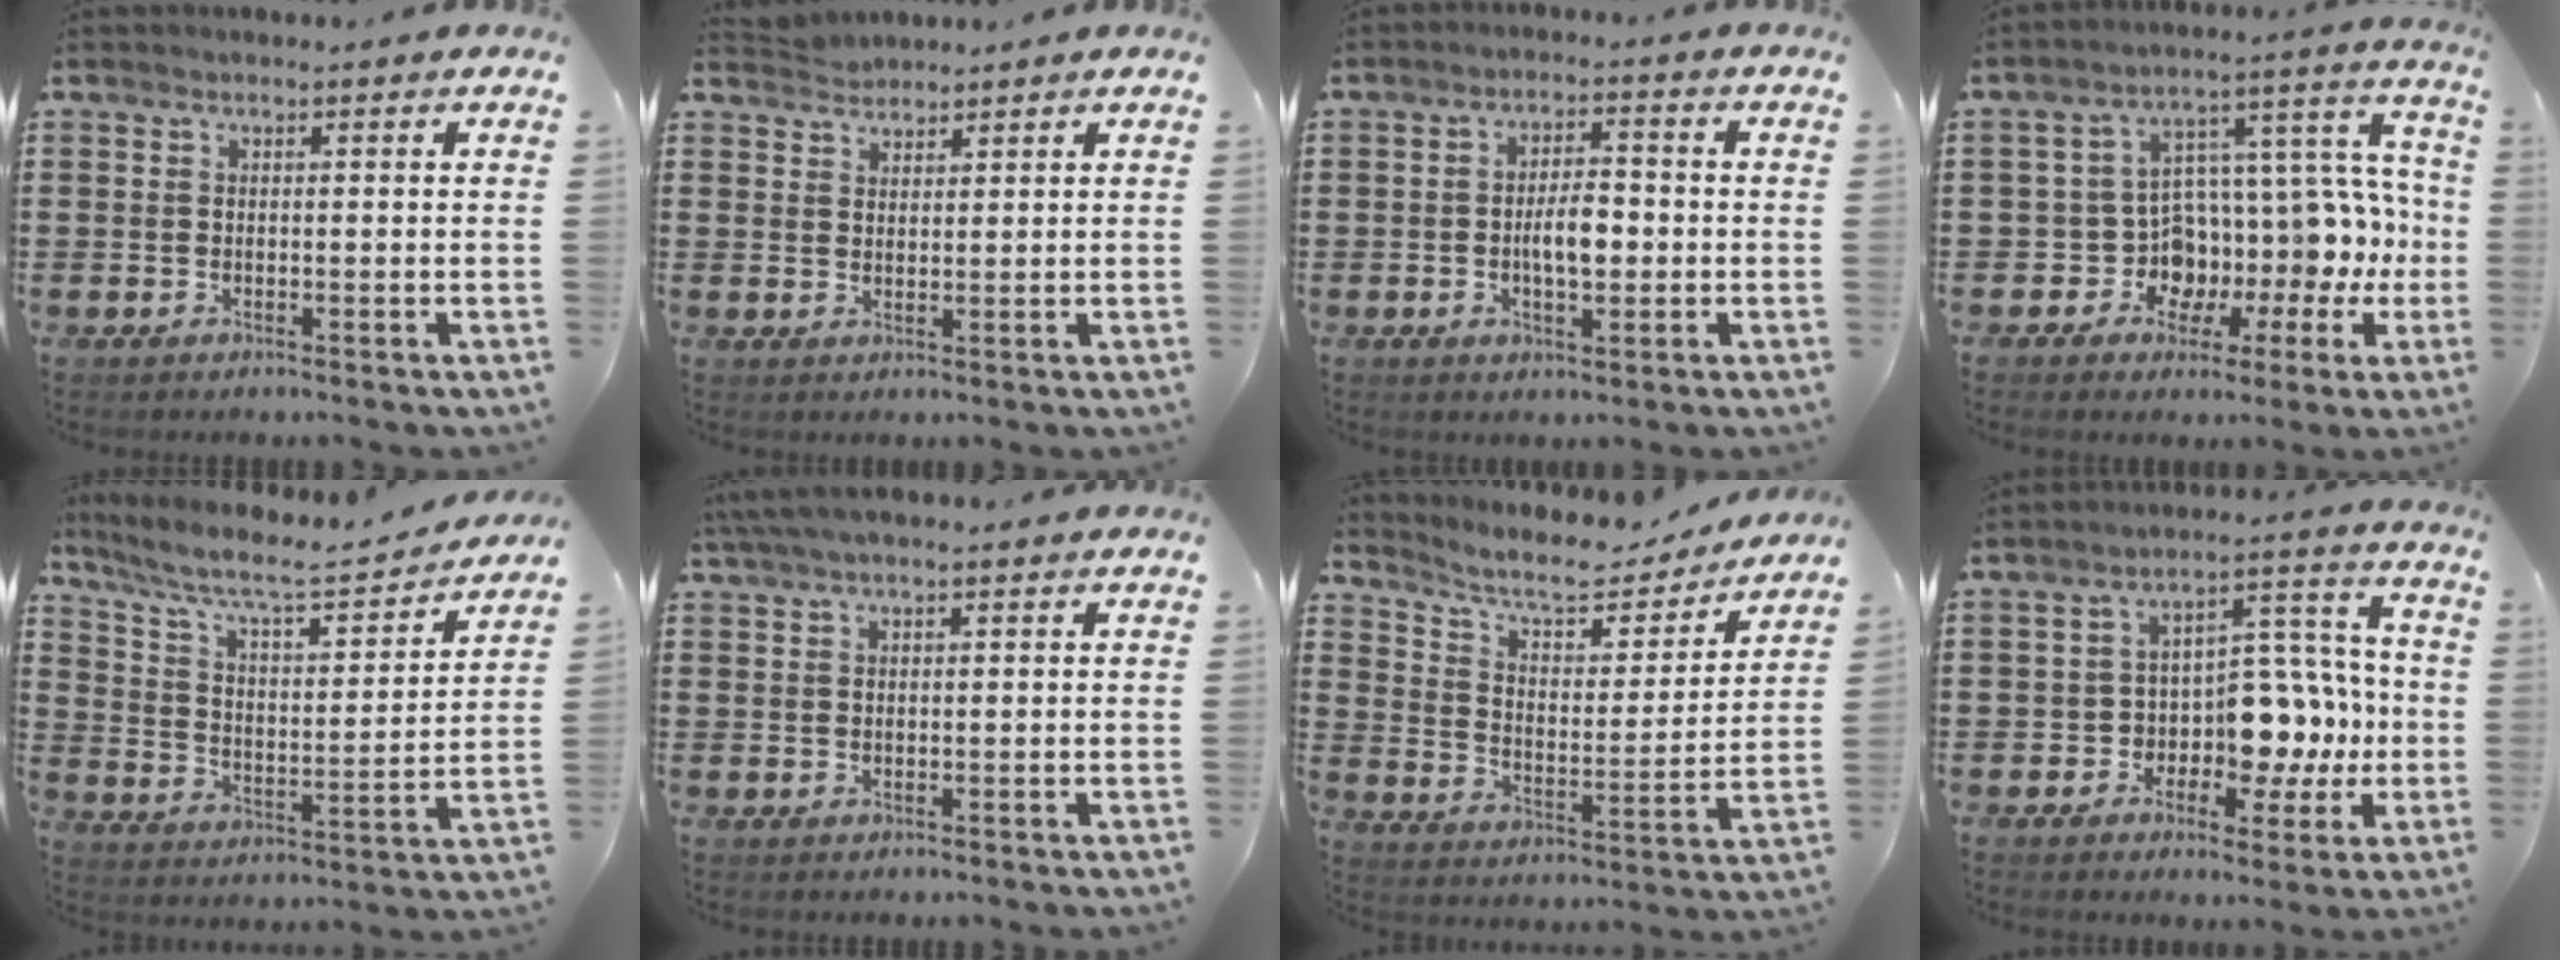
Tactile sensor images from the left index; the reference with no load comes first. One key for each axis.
{"total": 2.2, "fx": 2.2, "fy": 0.2, "fz": -0.4, "tx": 0.000, "ty": -0.001, "tz": 0.044}
{"total": 5.1, "fx": -0.6, "fy": 2.0, "fz": 4.6, "tx": -0.084, "ty": 0.000, "tz": -0.018}
{"total": 7.6, "fx": 1.2, "fy": 6.2, "fz": 4.2, "tx": -0.094, "ty": -0.059, "tz": 0.024}
{"total": 6.6, "fx": 5.5, "fy": 0.8, "fz": 3.6, "tx": -0.095, "ty": -0.040, "tz": 0.086}
{"total": 2.6, "fx": 2.0, "fy": 0.3, "fz": 1.7, "tx": -0.037, "ty": 0.002, "tz": 0.038}
{"total": 7.2, "fx": 6.3, "fy": 2.0, "fz": 2.8, "tx": -0.076, "ty": -0.041, "tz": 0.106}
{"total": 8.3, "fx": -0.8, "fy": 6.7, "fz": 4.8, "tx": -0.085, "ty": 0.000, "tz": -0.009}